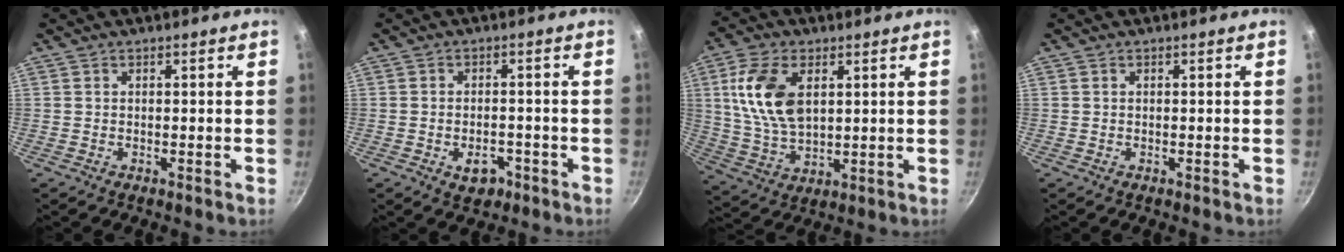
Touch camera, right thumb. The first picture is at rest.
{"total": 4.6, "force": [-2.2, 3.0, 2.8], "torque": [-0.028, 0.016, -0.025]}
{"total": 13.5, "force": [3.7, 7.9, 10.4], "torque": [-0.190, -0.015, 0.077]}
{"total": 0.0}